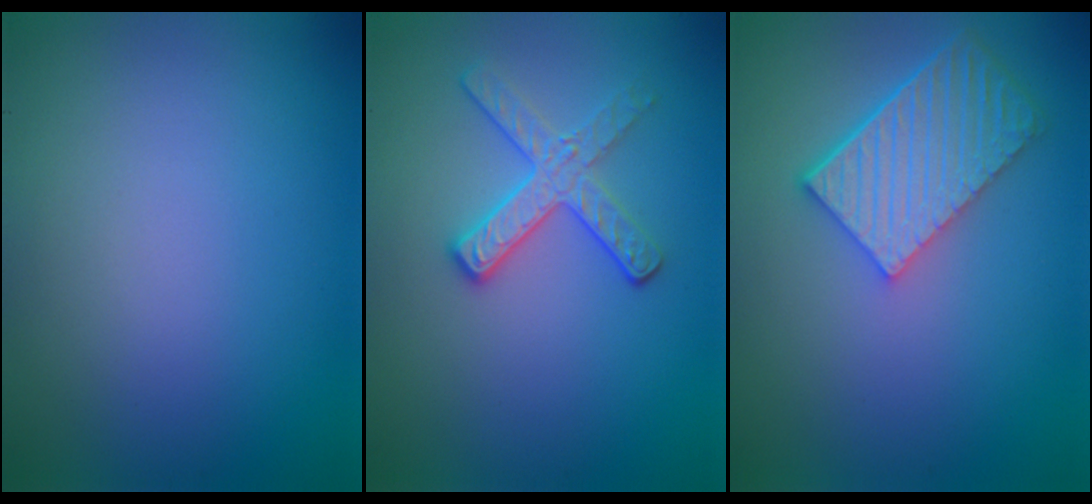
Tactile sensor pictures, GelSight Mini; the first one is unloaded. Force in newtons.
{"total": 2.8, "press": 2.6, "slide": 1.0}
{"total": 5.5, "press": 4.2, "slide": 3.7}